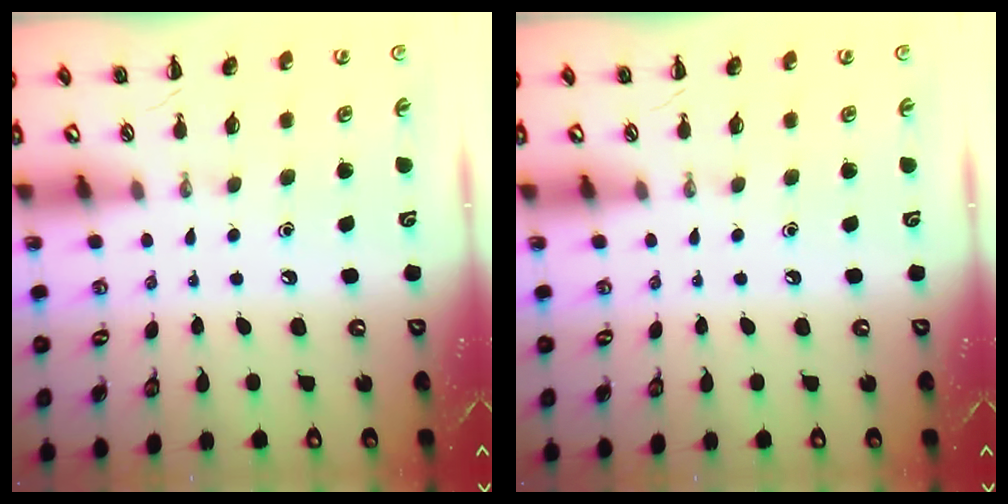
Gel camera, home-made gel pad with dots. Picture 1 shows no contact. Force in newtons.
{"total": 0.0}